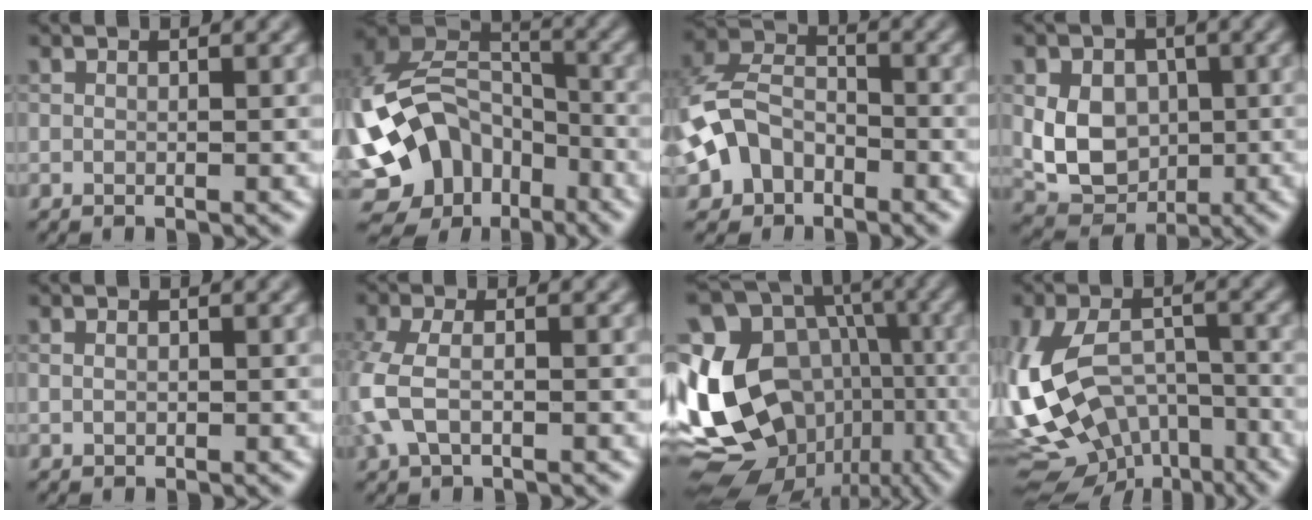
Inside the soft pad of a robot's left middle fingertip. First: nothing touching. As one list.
[{"total": 11.8, "force": [-4.9, 8.3, 6.7], "torque": [-0.128, 0.010, -0.097]}, {"total": 6.2, "force": [-2.5, 4.7, 3.3], "torque": [-0.068, 0.004, -0.059]}, {"total": 6.2, "force": [0.1, 4.9, 3.9], "torque": [-0.073, -0.007, 0.002]}, {"total": 0.7, "force": [0.1, 0.6, 0.5], "torque": [-0.006, 0.000, 0.004]}, {"total": 4.3, "force": [-1.2, 2.4, 3.3], "torque": [-0.089, 0.001, -0.027]}, {"total": 18.5, "force": [-3.0, 14.8, 10.6], "torque": [-0.226, 0.023, -0.022]}, {"total": 12.1, "force": [-4.2, 7.6, 8.4], "torque": [-0.170, -0.012, -0.064]}]